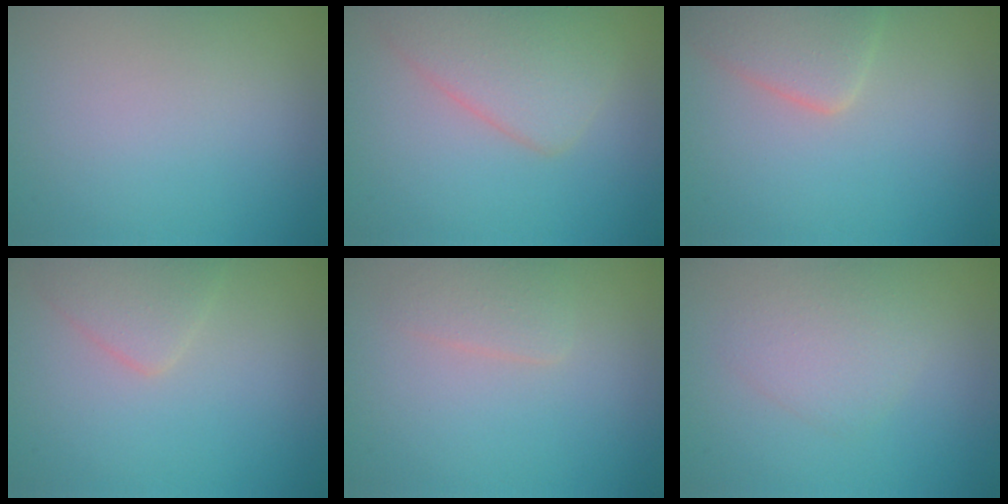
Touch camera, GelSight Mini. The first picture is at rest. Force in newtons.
{"total": 5.6, "press": 5.6, "slide": 0.1}
{"total": 3.5, "press": 3.5, "slide": 0.2}
{"total": 2.3, "press": 2.3, "slide": 0.1}
{"total": 1.6, "press": 1.6, "slide": 0.0}
{"total": 2.4, "press": 2.4, "slide": 0.1}